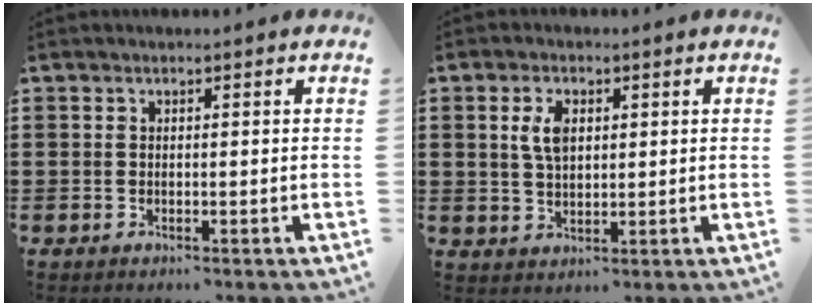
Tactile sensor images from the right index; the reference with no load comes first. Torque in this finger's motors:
{"motor_torque": [0.21, 0.07, 0.11, 0.10]}